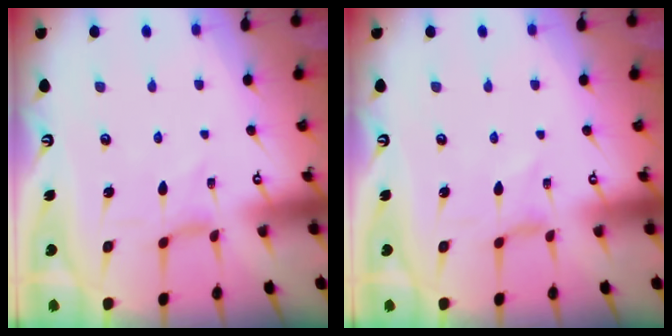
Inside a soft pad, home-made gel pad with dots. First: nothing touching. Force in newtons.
{"total": 0.0}